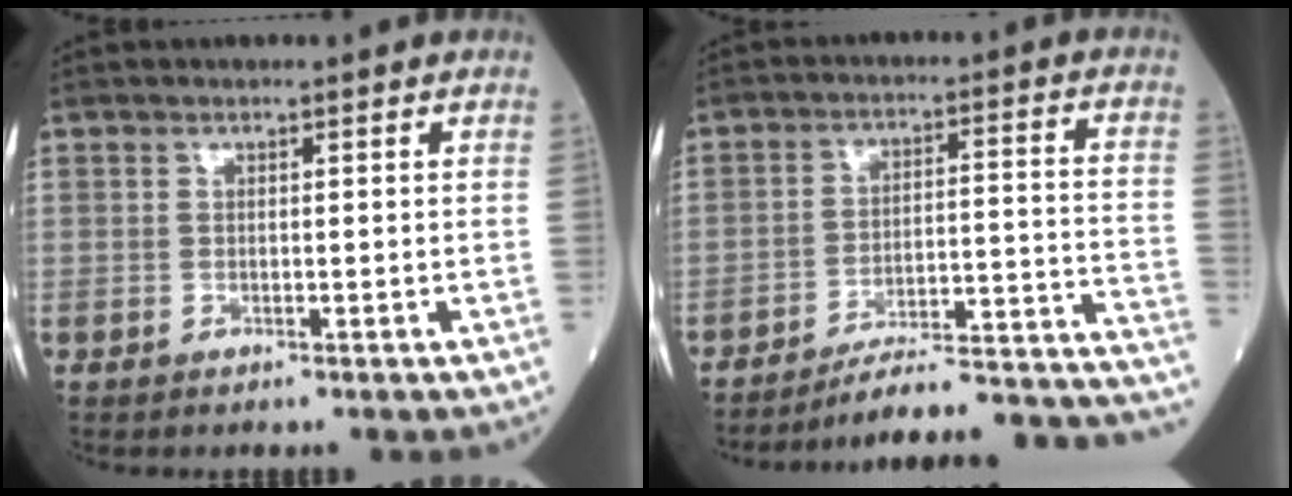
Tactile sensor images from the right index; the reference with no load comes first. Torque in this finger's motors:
{"motor_torque": [0.10, -0.38, 0.18, 0.12]}